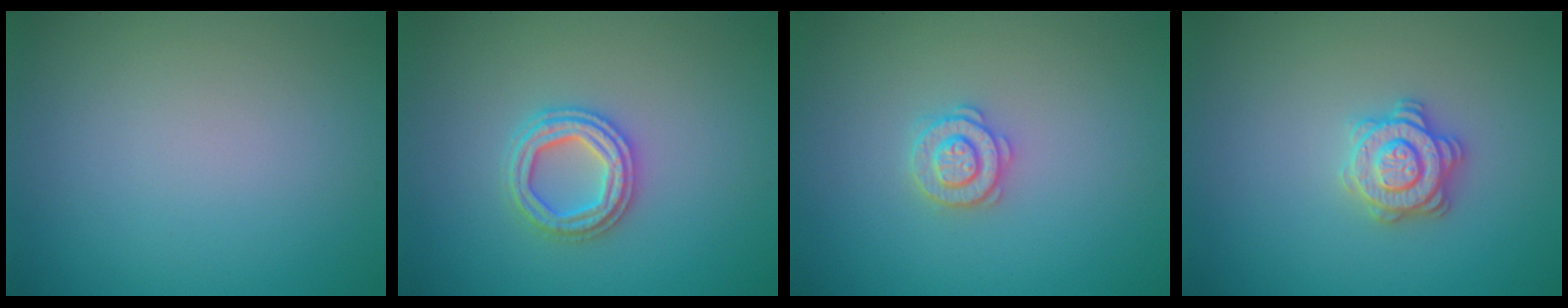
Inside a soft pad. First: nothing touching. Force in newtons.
{"total": 2.9, "press": 2.9, "slide": 0.6}
{"total": 2.6, "press": 2.5, "slide": 0.5}
{"total": 2.9, "press": 2.9, "slide": 0.4}